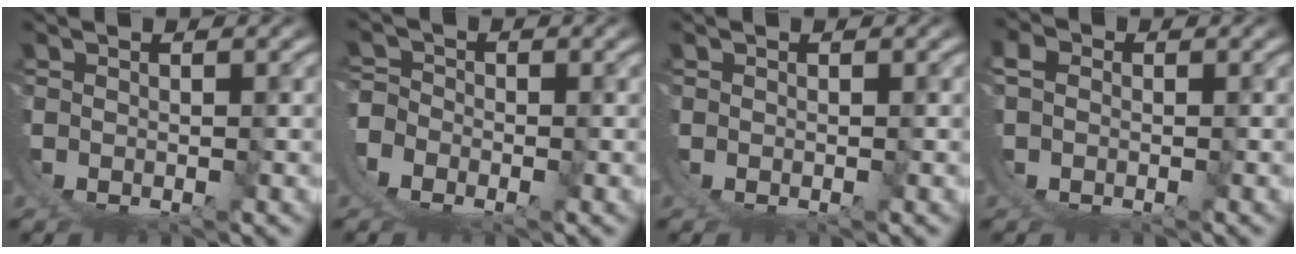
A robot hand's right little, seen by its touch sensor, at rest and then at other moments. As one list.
[{"total": 5.2, "force": [-1.2, 4.8, 1.6], "torque": [-0.039, -0.010, -0.029]}, {"total": 0.0}, {"total": 2.9, "force": [-0.5, 2.8, 0.7], "torque": [-0.020, -0.002, -0.018]}]